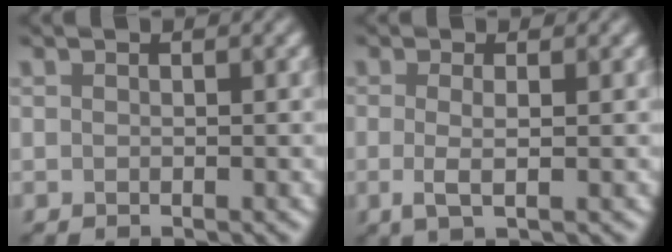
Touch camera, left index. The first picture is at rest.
{"total": 2.1, "force": [0.0, 0.5, 2.0], "torque": [-0.036, -0.002, -0.002]}